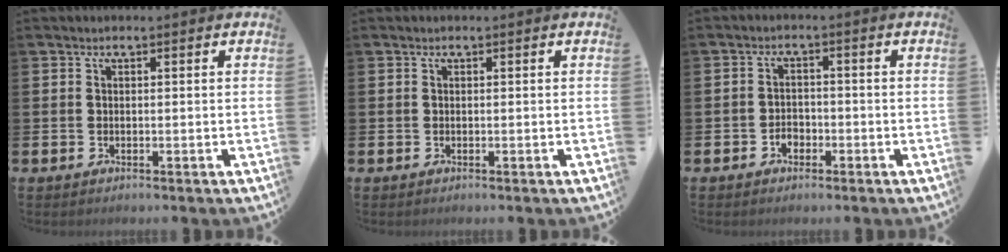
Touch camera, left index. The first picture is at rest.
{"total": 0.0}
{"total": 2.1, "force": [-1.1, 1.5, 0.8], "torque": [-0.015, 0.000, -0.026]}